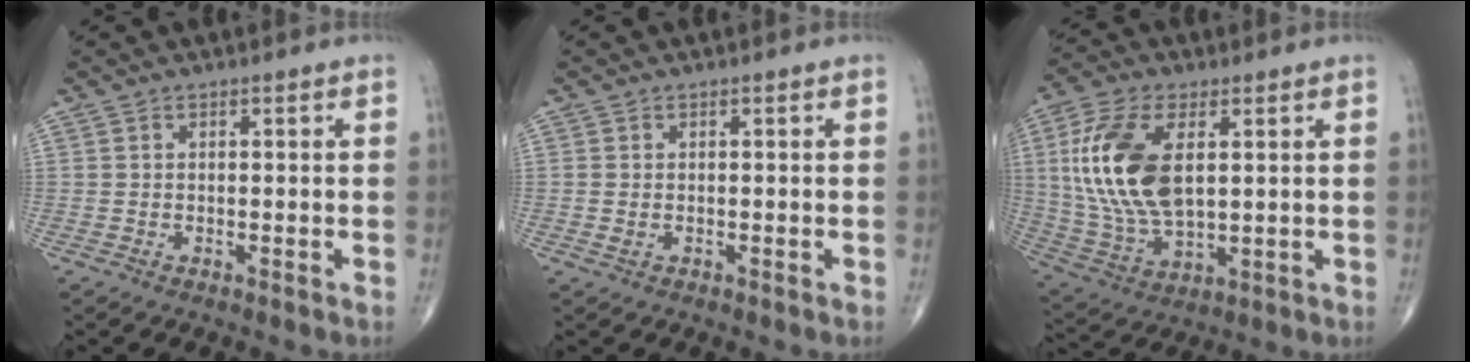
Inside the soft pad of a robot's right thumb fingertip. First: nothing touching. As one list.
[{"total": 0.8, "force": [-0.1, 0.6, 0.5], "torque": [-0.010, 0.001, -0.001]}, {"total": 17.8, "force": [3.4, 9.4, 14.8], "torque": [-0.309, -0.010, 0.072]}]